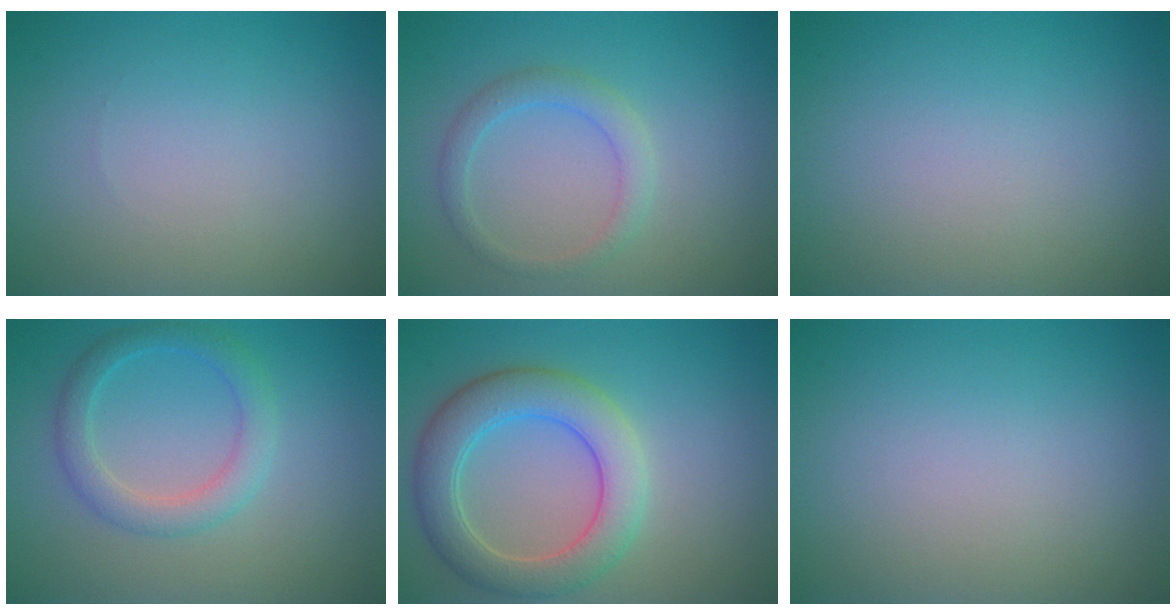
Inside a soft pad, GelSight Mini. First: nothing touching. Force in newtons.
{"total": 2.1, "press": 2.1, "slide": 0.1}
{"total": 0.0}
{"total": 3.0, "press": 3.0, "slide": 0.1}
{"total": 5.9, "press": 5.9, "slide": 0.3}
{"total": 0.0}